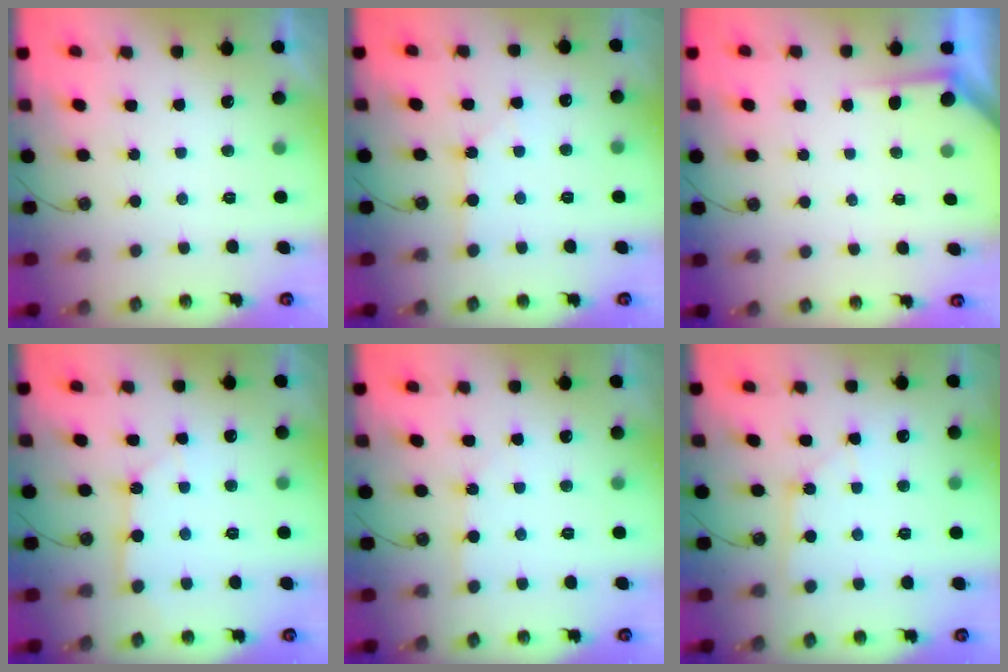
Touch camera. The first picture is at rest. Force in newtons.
{"total": 1.1, "press": 1.1, "slide": 0.2}
{"total": 1.8, "press": 1.8, "slide": 0.3}
{"total": 4.1, "press": 4.1, "slide": 0.3}
{"total": 4.9, "press": 4.9, "slide": 0.5}
{"total": 2.0, "press": 2.0, "slide": 0.3}